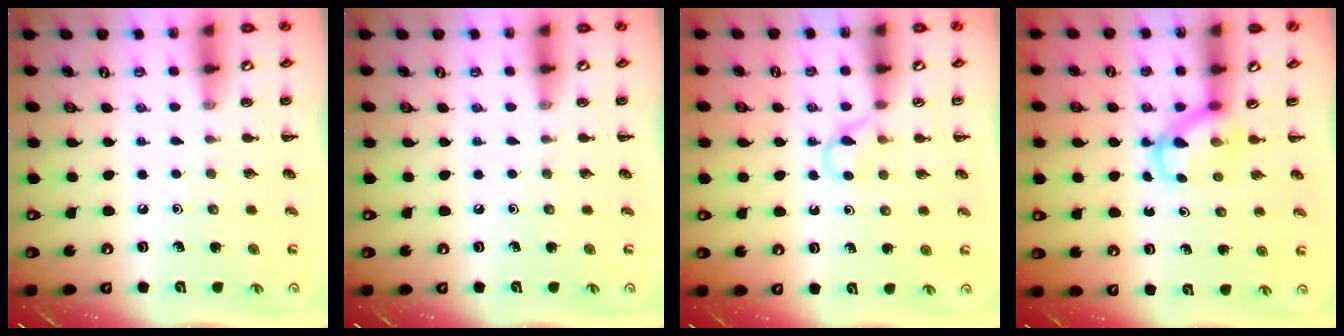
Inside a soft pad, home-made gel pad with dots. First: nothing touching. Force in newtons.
{"total": 0.0}
{"total": 3.4, "press": 3.2, "slide": 1.1}
{"total": 3.9, "press": 3.9, "slide": 0.7}